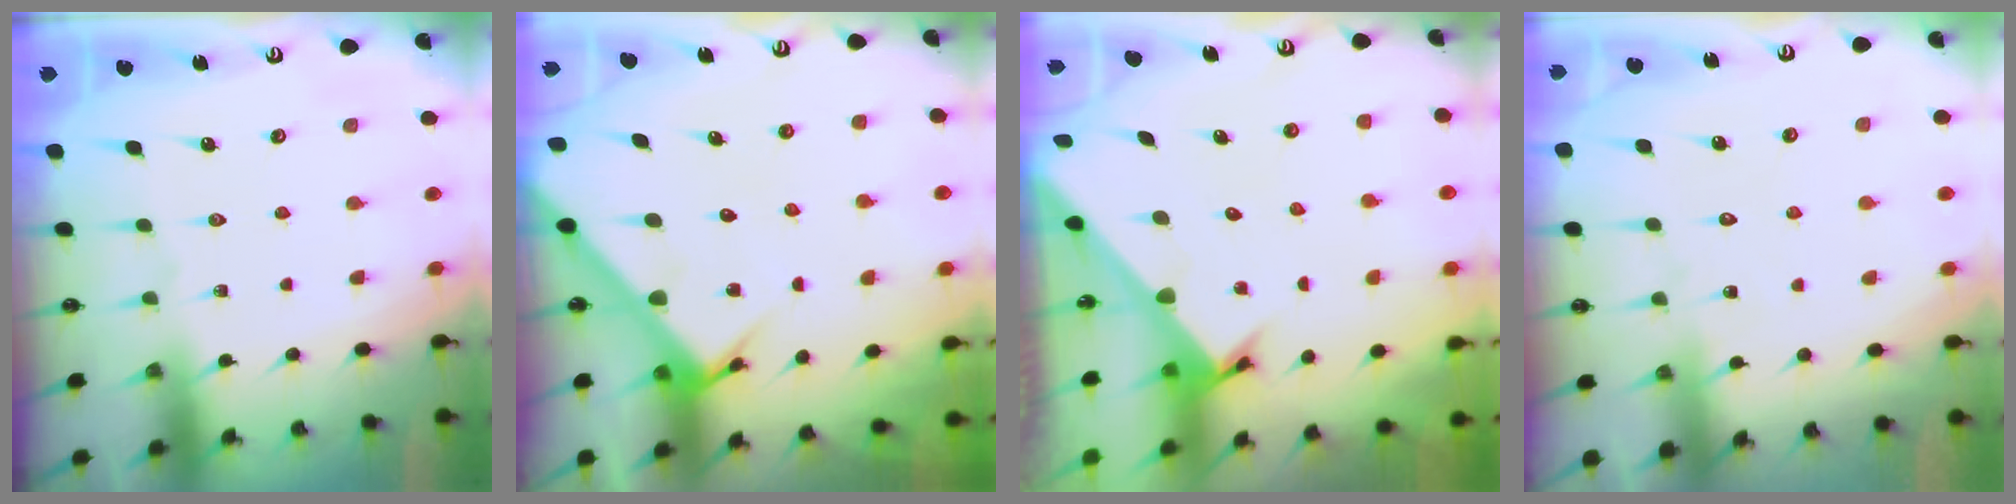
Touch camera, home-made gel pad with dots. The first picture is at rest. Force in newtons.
{"total": 4.3, "press": 4.3, "slide": 0.5}
{"total": 2.7, "press": 2.7, "slide": 0.3}
{"total": 5.9, "press": 5.9, "slide": 0.5}